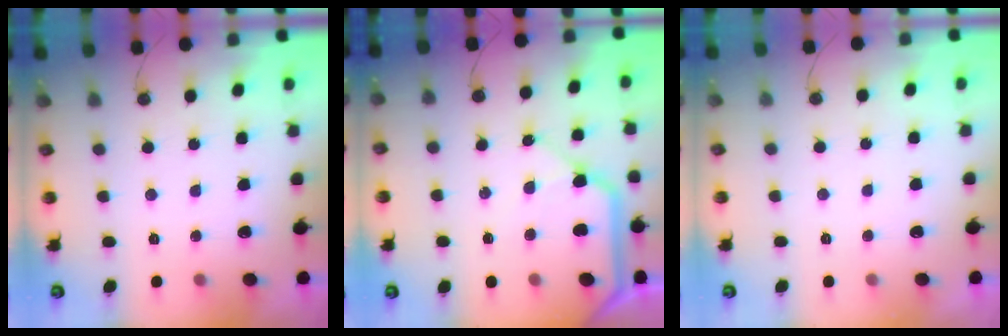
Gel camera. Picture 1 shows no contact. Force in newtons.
{"total": 10.2, "press": 10.1, "slide": 1.4}
{"total": 0.0}